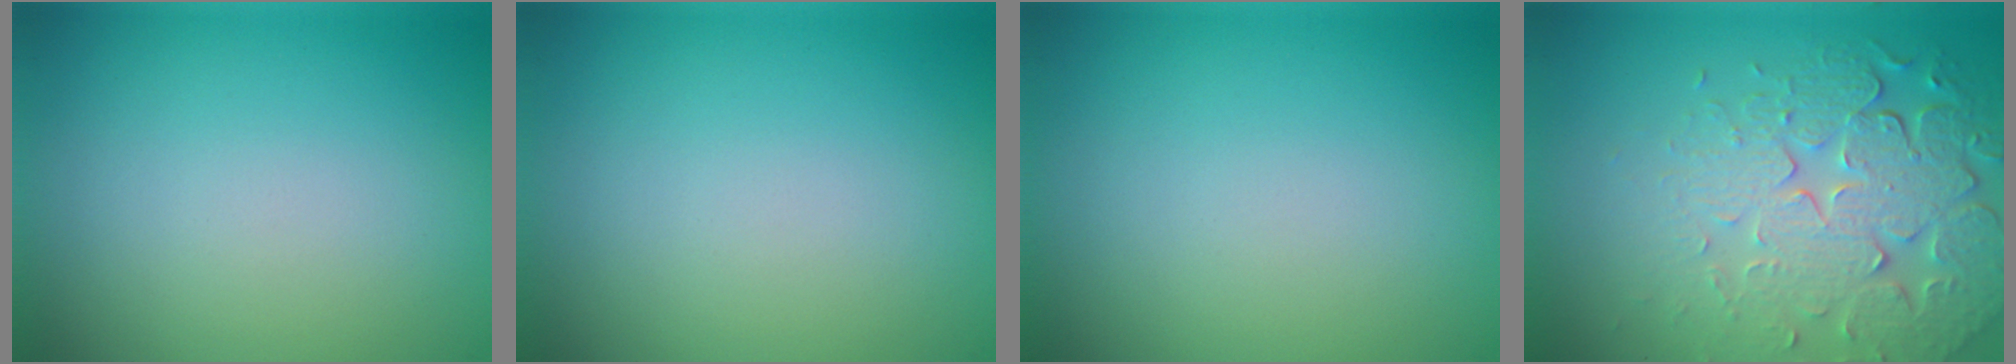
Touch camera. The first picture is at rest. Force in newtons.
{"total": 0.0}
{"total": 0.0}
{"total": 7.6, "press": 5.5, "slide": 5.3}